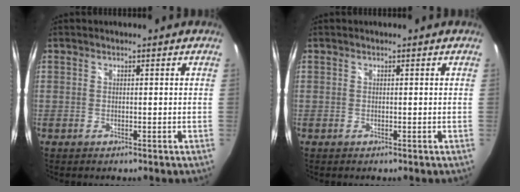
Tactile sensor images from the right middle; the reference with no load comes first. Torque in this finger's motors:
{"motor_torque": [0.00, 0.00, 0.00, 0.01]}